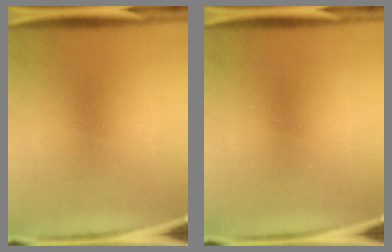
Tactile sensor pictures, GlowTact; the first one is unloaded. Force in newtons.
{"total": 0.0}